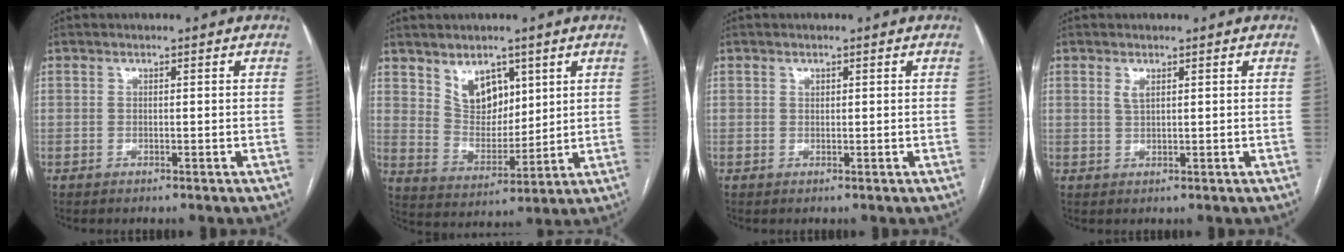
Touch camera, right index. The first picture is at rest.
{"total": 7.9, "force": [4.5, 4.8, 4.3], "torque": [-0.078, 0.002, 0.095]}
{"total": 0.6, "force": [0.3, 0.4, 0.3], "torque": [-0.005, -0.001, 0.004]}
{"total": 1.5, "force": [0.8, 0.4, 1.2], "torque": [-0.028, -0.002, 0.018]}